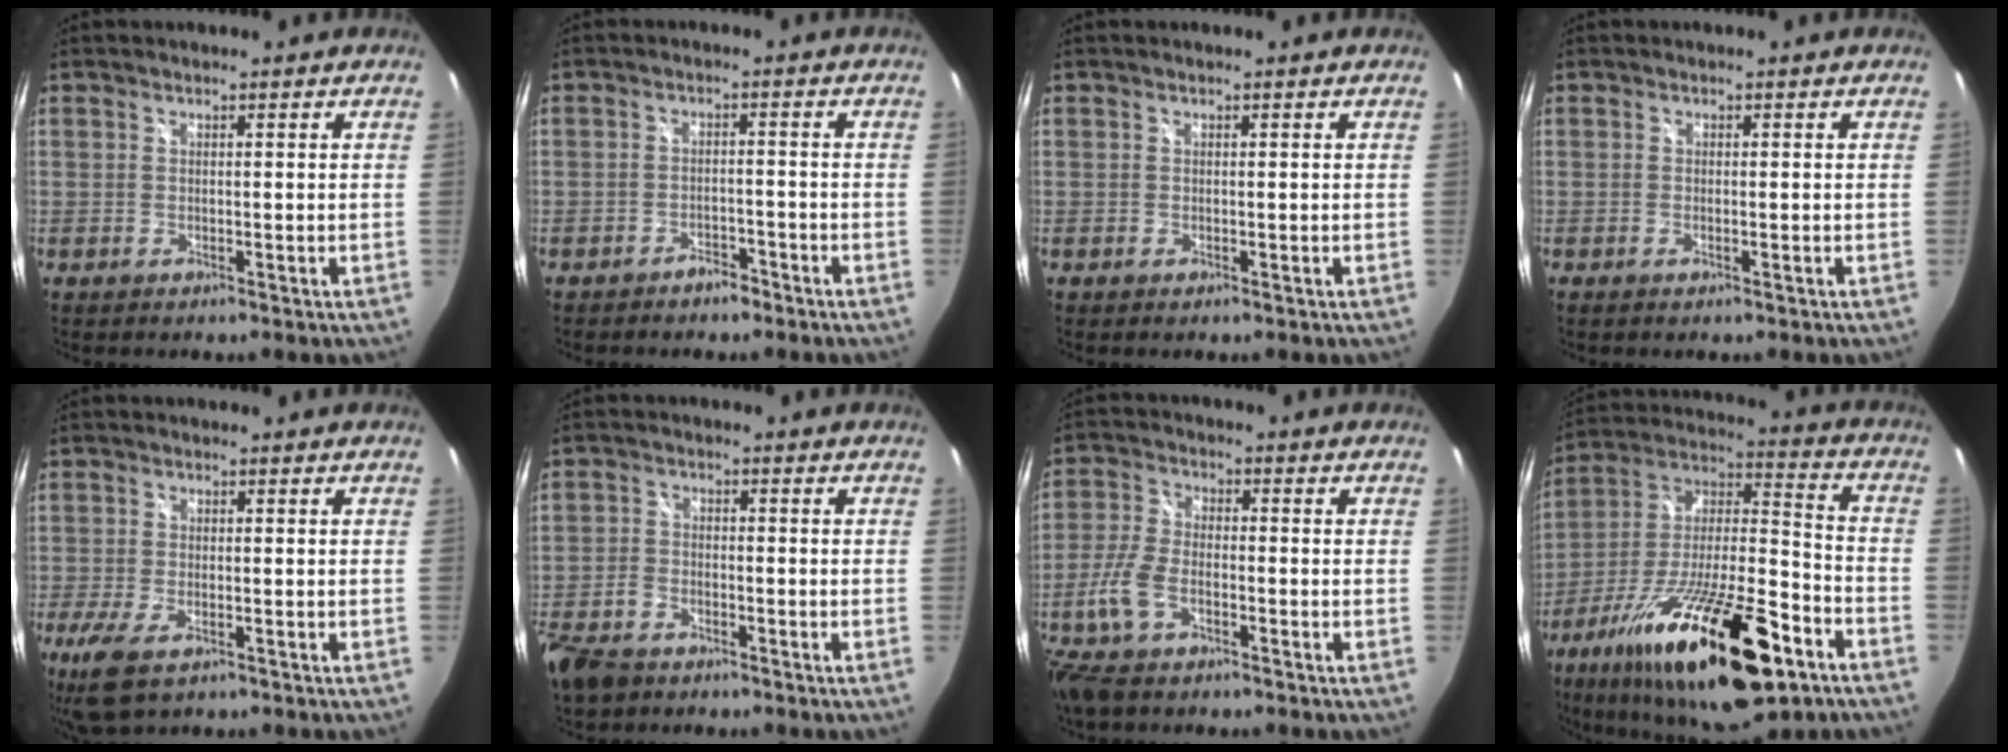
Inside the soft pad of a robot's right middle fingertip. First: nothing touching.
{"total": 3.0, "force": [-2.5, 1.4, 0.8], "torque": [-0.019, 0.008, -0.033]}
{"total": 0.0}
{"total": 0.8, "force": [-0.4, 0.0, 0.7], "torque": [-0.012, 0.000, -0.008]}
{"total": 7.0, "force": [-3.9, 3.1, 4.9], "torque": [-0.117, -0.026, -0.072]}
{"total": 8.1, "force": [-5.6, 4.8, 3.4], "torque": [-0.101, 0.000, -0.105]}
{"total": 9.9, "force": [-5.8, 4.7, 6.4], "torque": [-0.153, -0.007, -0.117]}
{"total": 30.5, "force": [-16.6, 9.3, 23.9], "torque": [-0.417, -0.036, -0.272]}